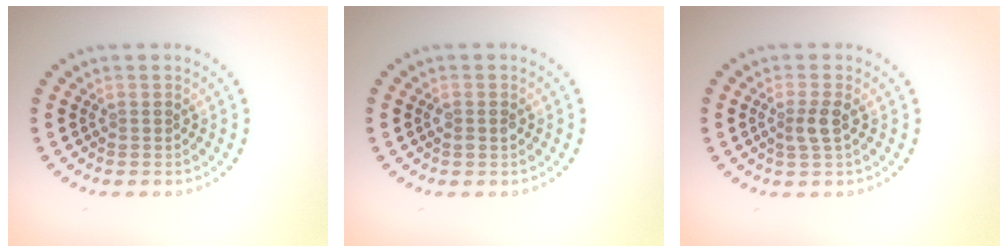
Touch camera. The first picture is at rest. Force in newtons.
{"total": 1.0, "press": 1.0, "slide": 0.2}
{"total": 1.6, "press": 1.3, "slide": 0.9}